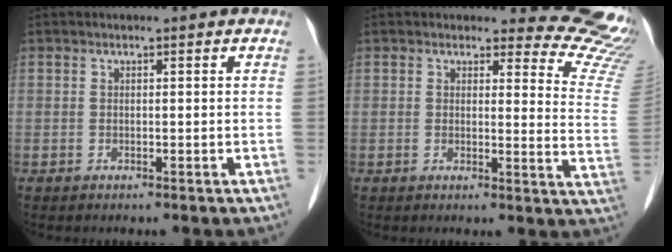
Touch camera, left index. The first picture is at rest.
{"total": 12.0, "force": [11.9, 1.8, 0.3], "torque": [0.035, -0.127, 0.087]}